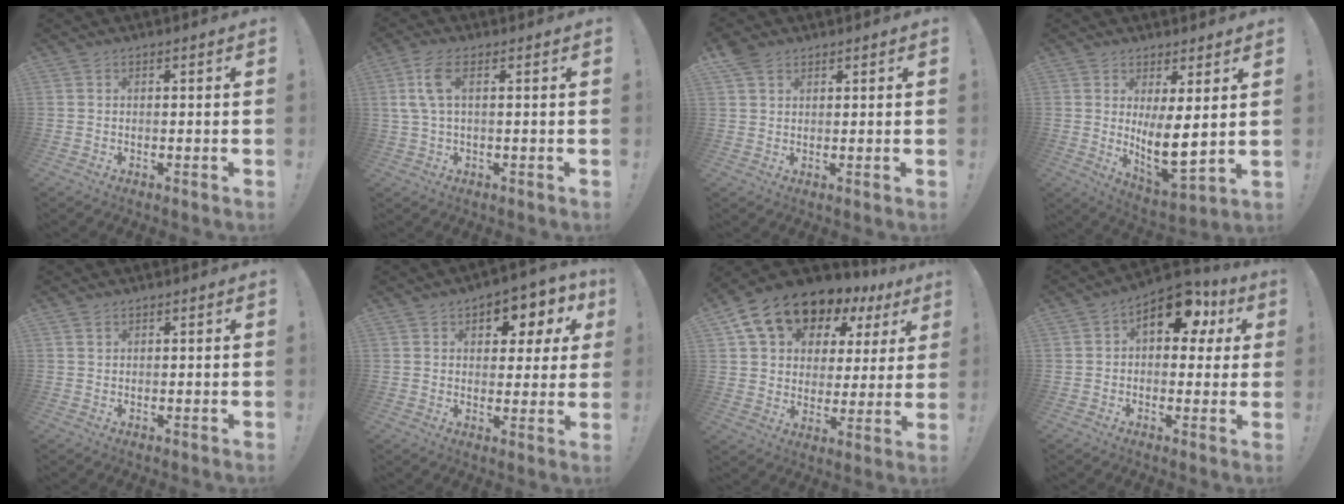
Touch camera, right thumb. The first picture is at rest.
{"total": 6.6, "force": [1.9, 2.2, 6.0], "torque": [-0.120, -0.001, 0.037]}
{"total": 4.3, "force": [2.9, 2.6, 1.8], "torque": [-0.026, -0.013, 0.055]}
{"total": 10.0, "force": [1.8, 3.3, 9.2], "torque": [-0.142, -0.042, 0.036]}
{"total": 1.0, "force": [0.8, 0.6, 0.1], "torque": [0.003, -0.002, 0.014]}
{"total": 6.9, "force": [3.4, 4.5, 3.9], "torque": [-0.041, -0.027, 0.060]}
{"total": 14.5, "force": [10.4, 8.5, 5.6], "torque": [-0.104, -0.073, 0.197]}
{"total": 13.1, "force": [6.0, 7.5, 8.9], "torque": [-0.119, -0.025, 0.108]}